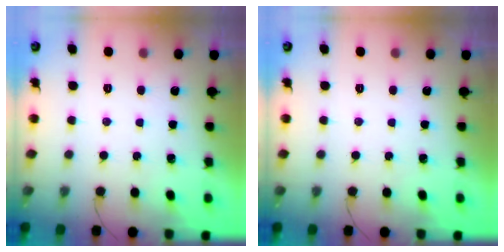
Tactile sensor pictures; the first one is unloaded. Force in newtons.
{"total": 0.0}